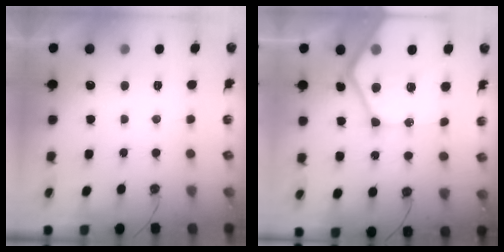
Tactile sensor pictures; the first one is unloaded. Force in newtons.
{"total": 26.9, "press": 26.8, "slide": 2.9}